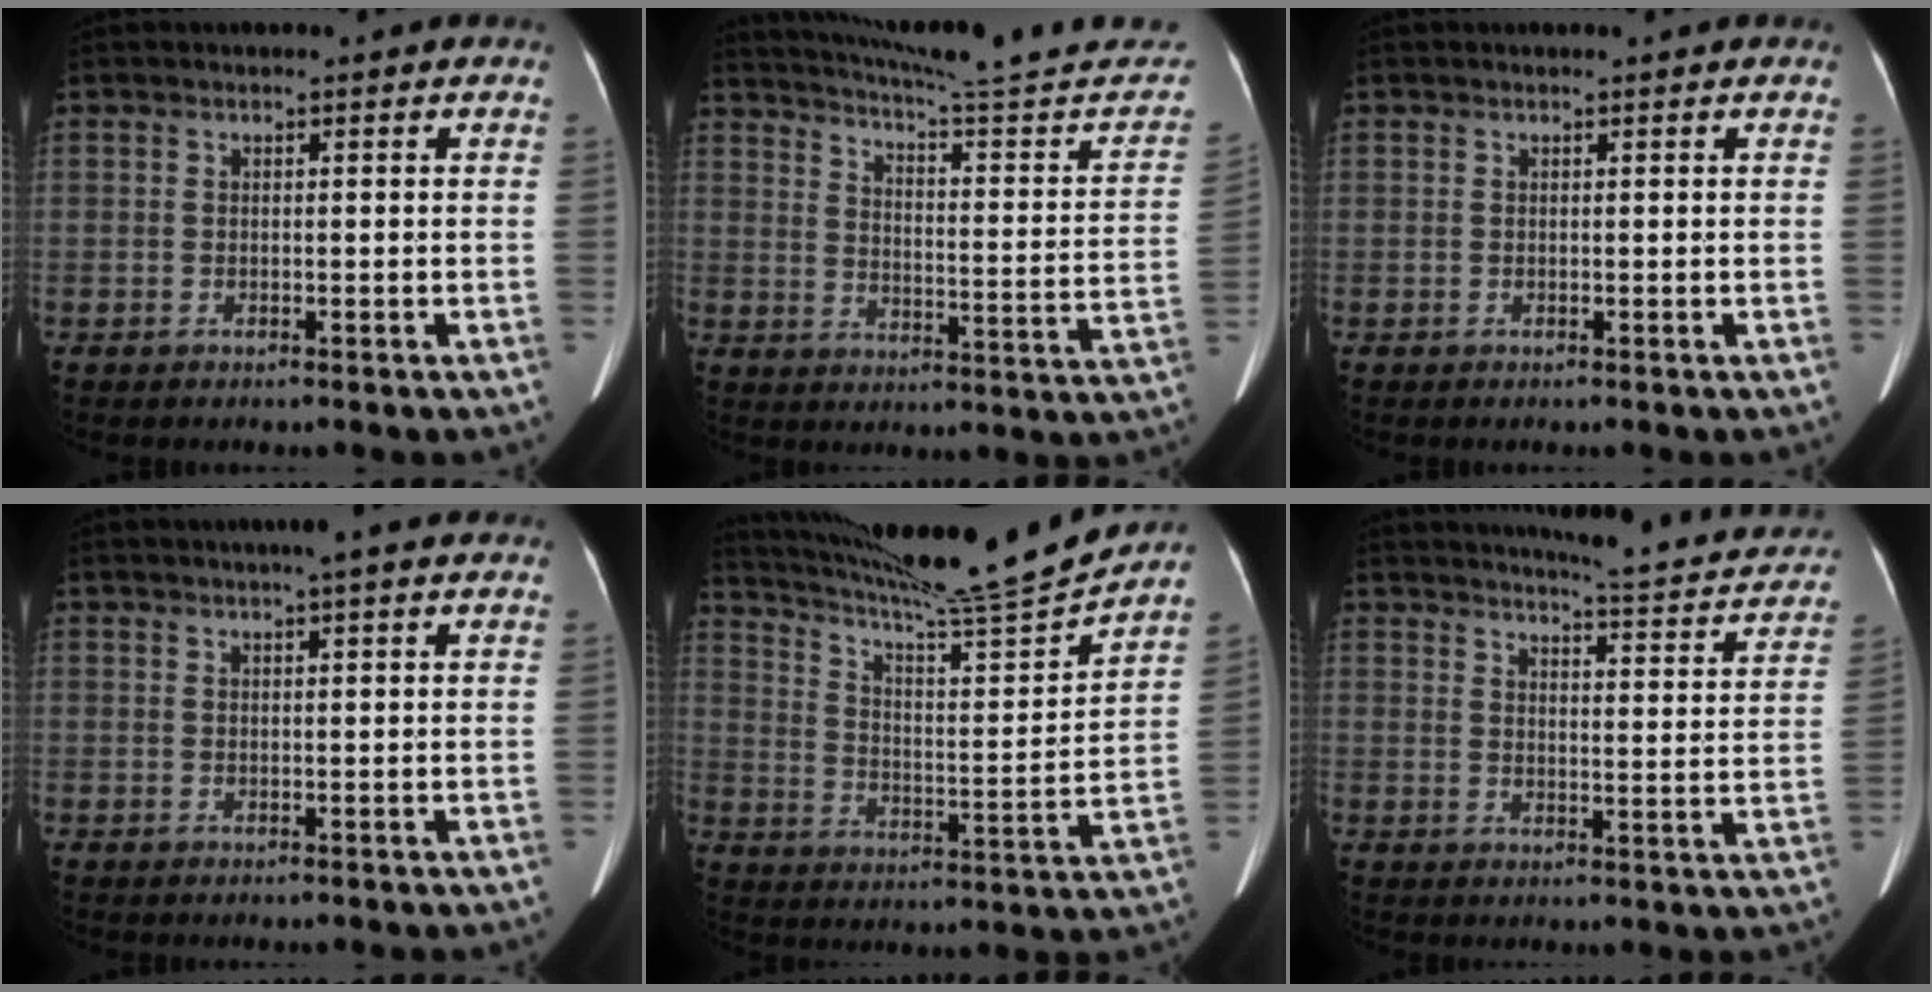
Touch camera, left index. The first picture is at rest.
{"total": 26.4, "force": [24.5, 0.8, 9.8], "torque": [-0.141, -0.079, 0.309]}
{"total": 0.8, "force": [0.8, -0.1, 0.3], "torque": [-0.005, 0.006, 0.012]}
{"total": 3.9, "force": [2.9, -0.1, 2.6], "torque": [-0.036, 0.021, 0.044]}
{"total": 20.4, "force": [18.7, -2.0, 8.0], "torque": [-0.143, -0.045, 0.282]}
{"total": 17.9, "force": [16.7, 1.8, 6.2], "torque": [-0.080, -0.044, 0.196]}